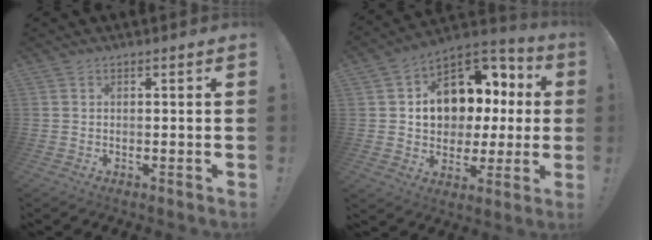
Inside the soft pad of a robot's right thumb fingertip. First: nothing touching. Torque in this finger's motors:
{"motor_torque": [2.50, 2.51, 0.45, -0.09, 0.12]}